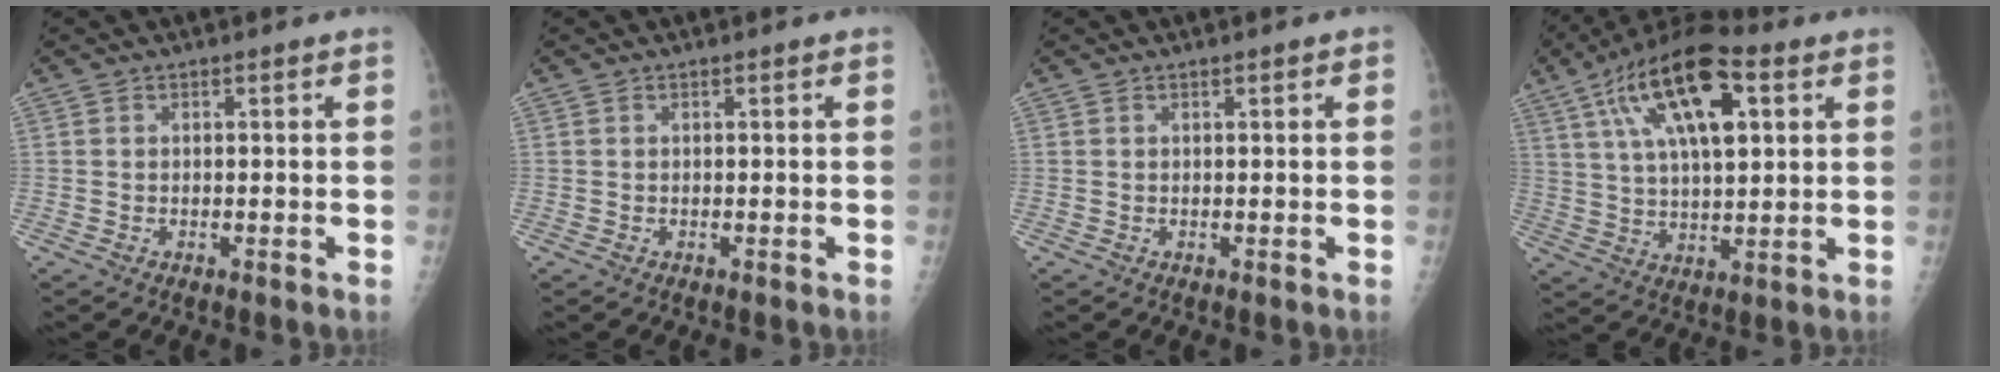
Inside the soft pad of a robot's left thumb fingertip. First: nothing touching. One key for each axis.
{"total": 0.0}
{"total": 0.7, "fx": 0.3, "fy": 0.2, "fz": 0.6, "tx": -0.009, "ty": 0.001, "tz": 0.003}
{"total": 18.7, "fx": 7.4, "fy": 7.8, "fz": 15.3, "tx": -0.258, "ty": 0.001, "tz": 0.124}